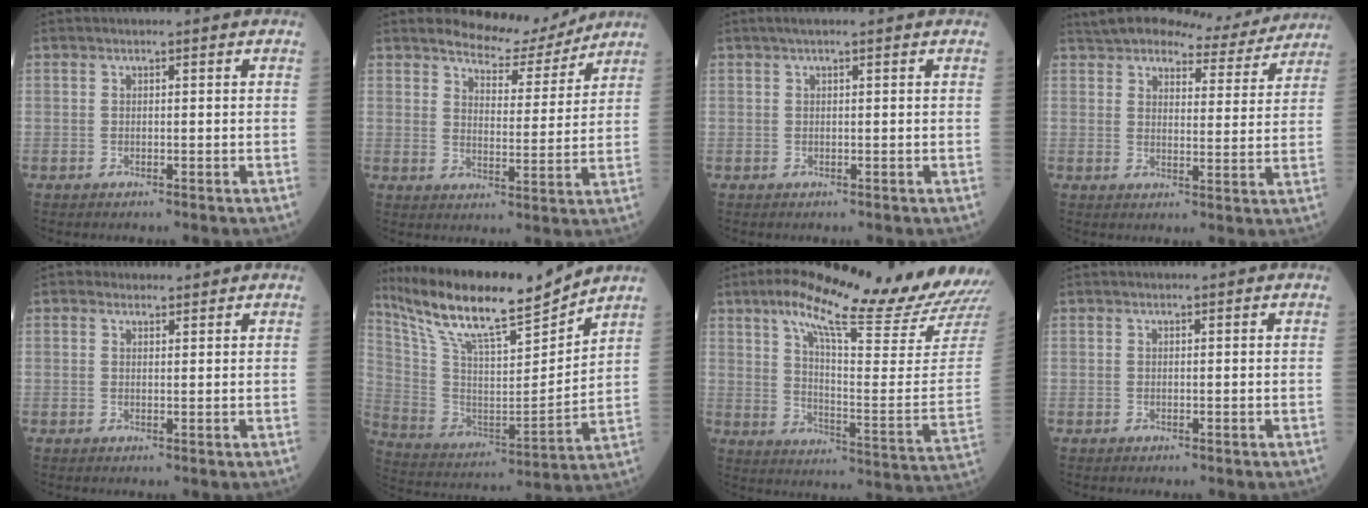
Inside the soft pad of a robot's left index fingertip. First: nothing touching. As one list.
[{"total": 7.6, "force": [7.3, 1.8, 0.9], "torque": [-0.022, -0.013, 0.107]}, {"total": 2.4, "force": [1.8, 0.1, 1.6], "torque": [-0.026, 0.023, 0.026]}, {"total": 12.4, "force": [11.6, 3.0, 3.1], "torque": [-0.034, 0.004, 0.145]}, {"total": 1.3, "force": [1.0, 0.8, 0.1], "torque": [-0.002, 0.005, 0.013]}, {"total": 18.7, "force": [15.8, 2.1, 9.7], "torque": [-0.189, -0.001, 0.288]}, {"total": 22.4, "force": [18.8, 0.8, 12.3], "torque": [-0.184, -0.045, 0.256]}, {"total": 0.0}]